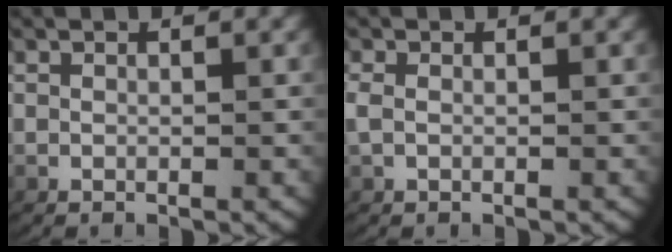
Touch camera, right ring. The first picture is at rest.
{"total": 1.0, "force": [0.0, 0.7, 0.8], "torque": [-0.030, -0.002, 0.004]}